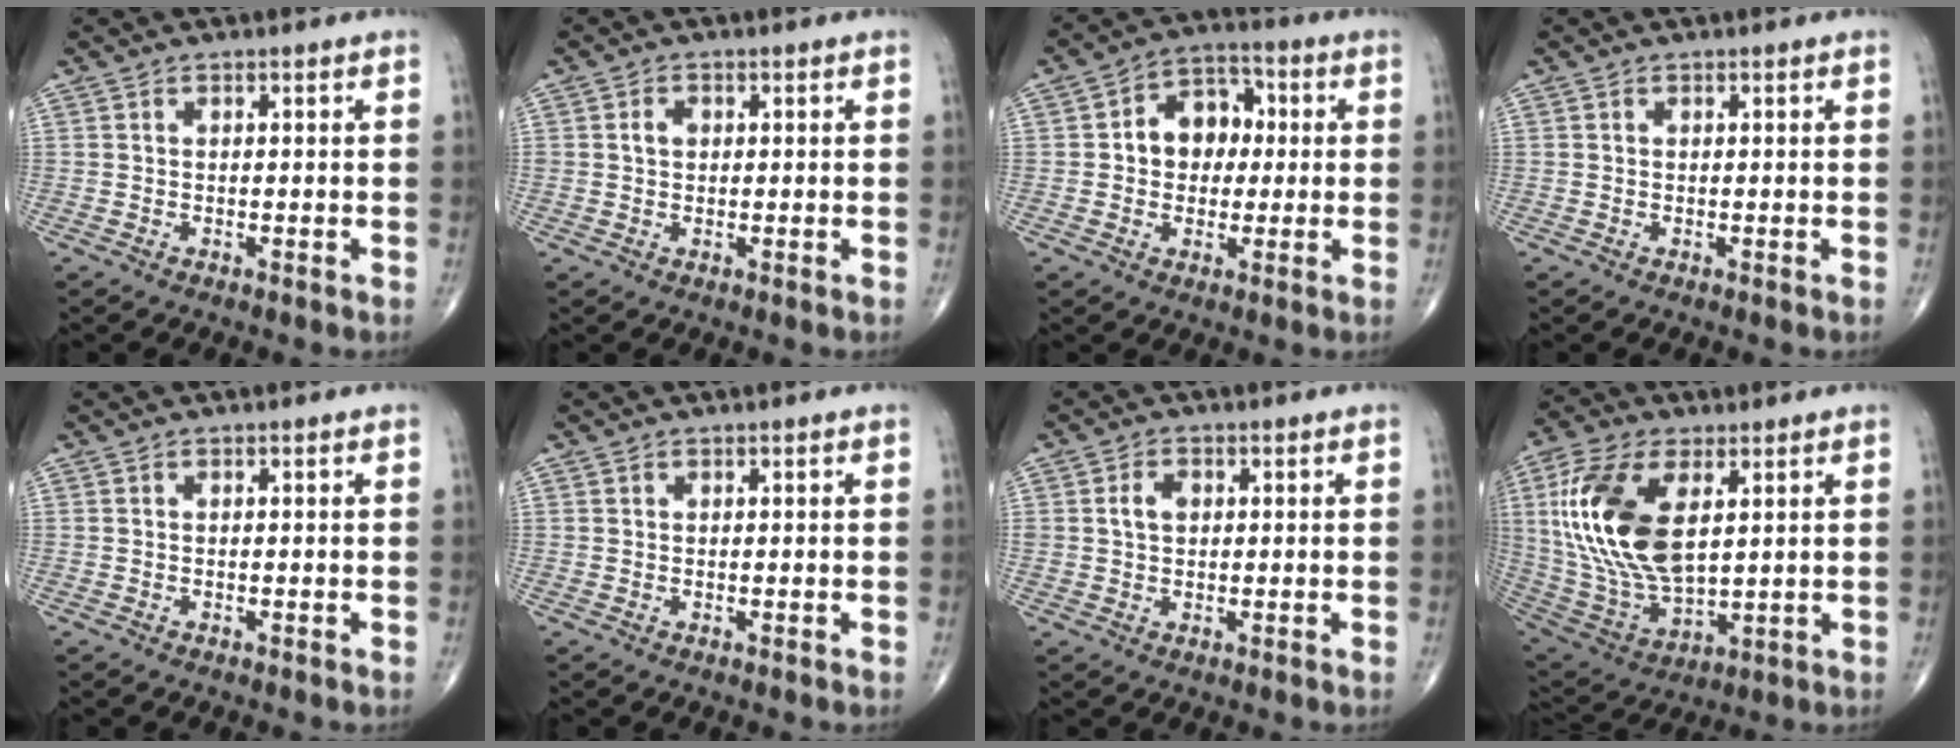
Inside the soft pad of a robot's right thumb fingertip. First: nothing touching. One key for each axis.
{"total": 2.2, "fx": 0.4, "fy": 1.7, "fz": 1.4, "tx": -0.018, "ty": 0.005, "tz": 0.009}
{"total": 9.7, "fx": 0.8, "fy": 7.5, "fz": 6.1, "tx": -0.053, "ty": 0.024, "tz": 0.004}
{"total": 0.0}
{"total": 0.0}
{"total": 0.0}
{"total": 3.4, "fx": 0.7, "fy": 2.4, "fz": 2.3, "tx": -0.037, "ty": 0.004, "tz": 0.014}
{"total": 21.0, "fx": 4.9, "fy": 11.0, "fz": 17.2, "tx": -0.352, "ty": -0.021, "tz": 0.096}